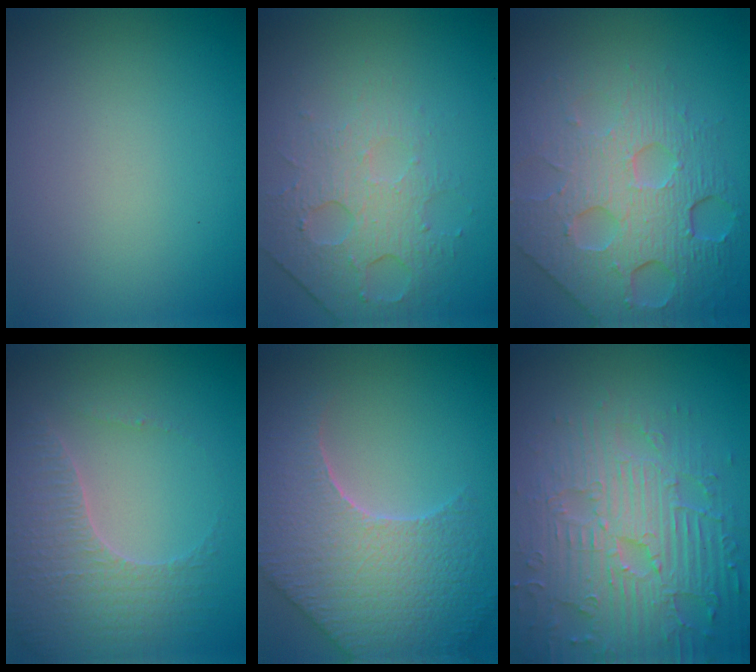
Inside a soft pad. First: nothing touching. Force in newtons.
{"total": 4.6, "press": 3.0, "slide": 3.5}
{"total": 8.3, "press": 5.4, "slide": 6.2}
{"total": 3.3, "press": 3.3, "slide": 0.6}
{"total": 8.4, "press": 6.1, "slide": 5.8}
{"total": 7.0, "press": 5.6, "slide": 4.3}